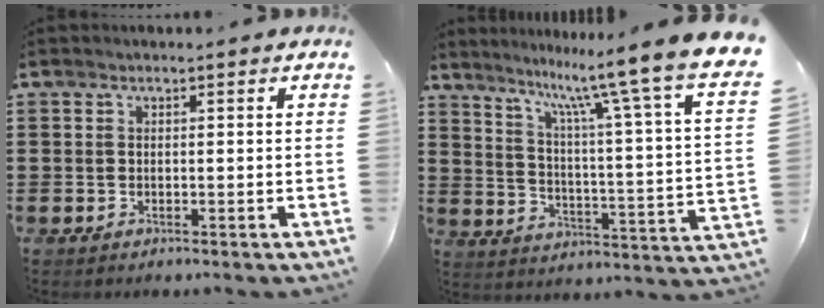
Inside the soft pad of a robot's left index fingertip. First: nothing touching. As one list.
[{"total": 10.3, "force": [8.3, -1.1, 6.0], "torque": [-0.126, -0.080, 0.121]}]